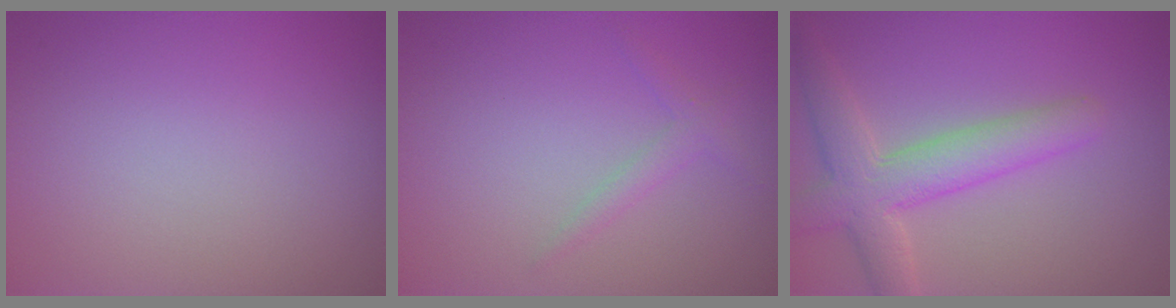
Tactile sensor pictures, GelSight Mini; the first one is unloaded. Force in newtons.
{"total": 1.3, "press": 1.3, "slide": 0.1}
{"total": 5.1, "press": 5.1, "slide": 0.5}